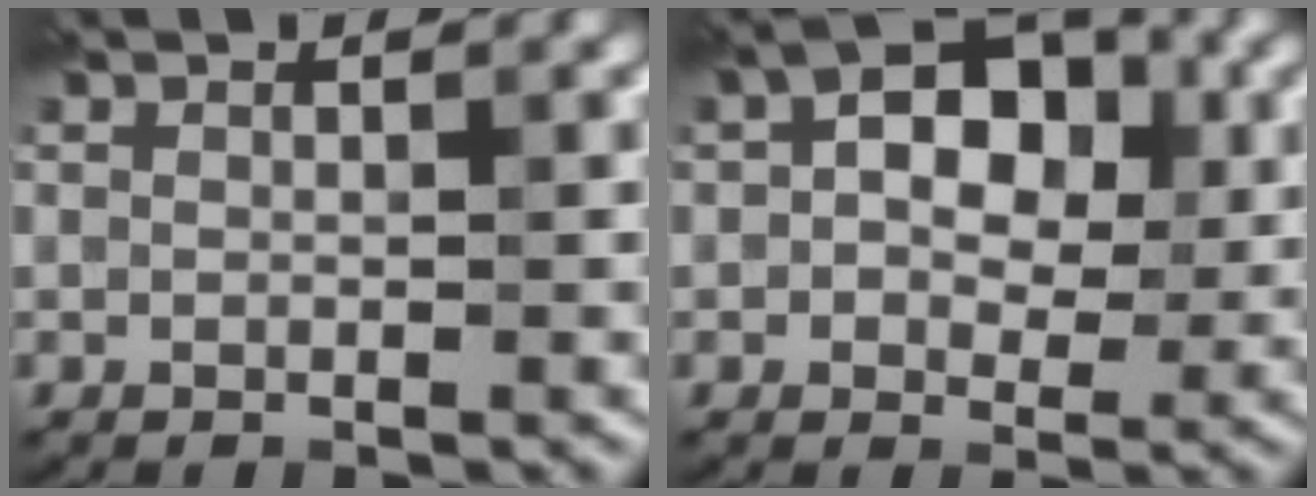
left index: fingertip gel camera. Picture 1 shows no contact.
{"total": 8.4, "force": [1.3, 5.4, 6.3], "torque": [-0.065, 0.027, -0.001]}